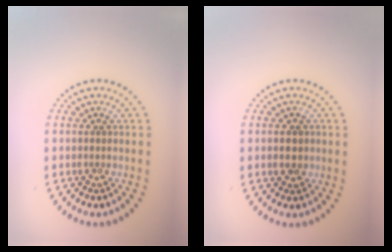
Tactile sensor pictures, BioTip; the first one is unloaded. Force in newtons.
{"total": 1.7, "press": 1.7, "slide": 0.5}